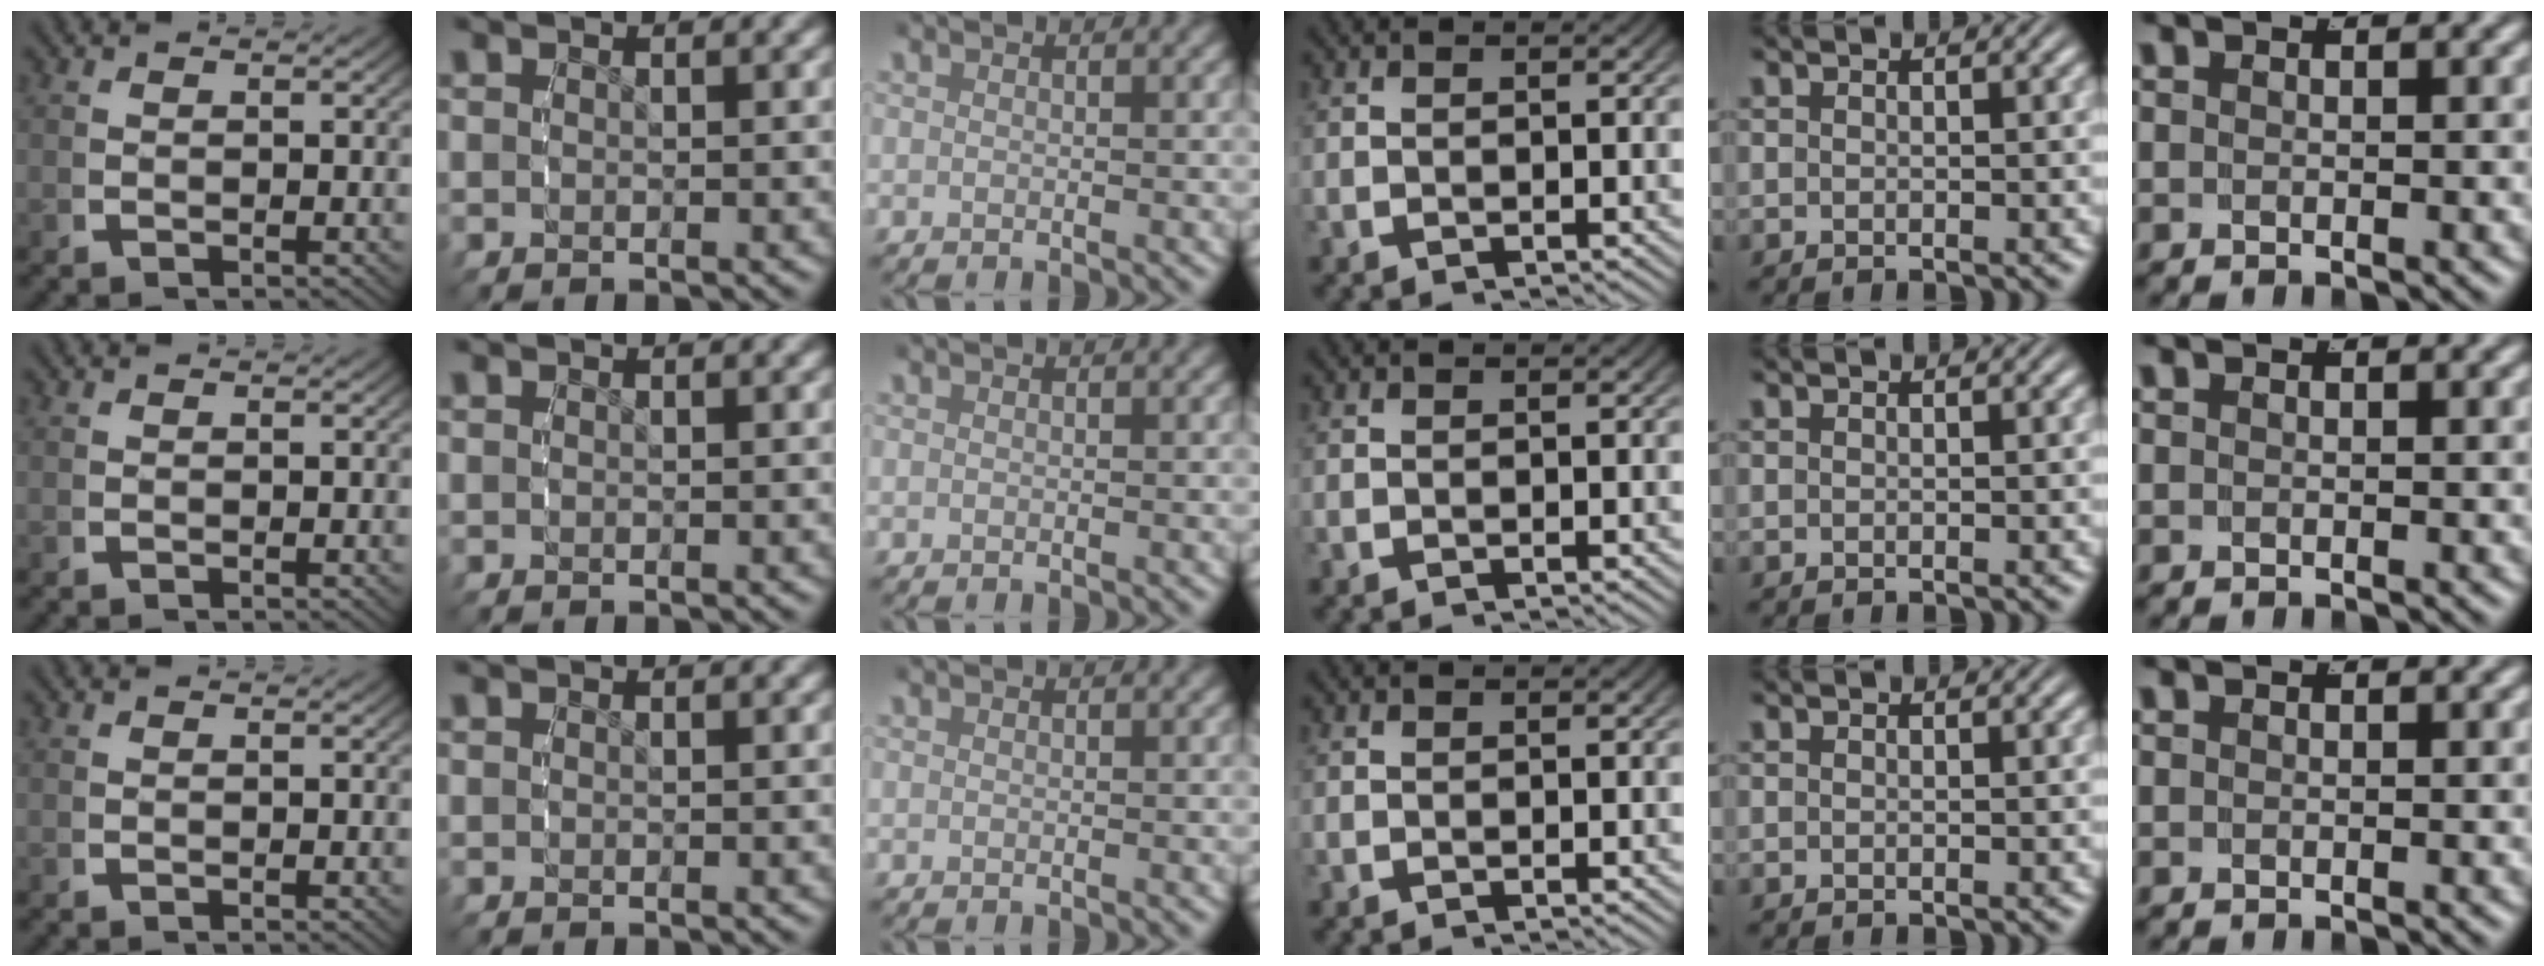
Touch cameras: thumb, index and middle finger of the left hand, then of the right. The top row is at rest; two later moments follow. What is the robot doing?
{"motion": "reach", "object": "backpack"}